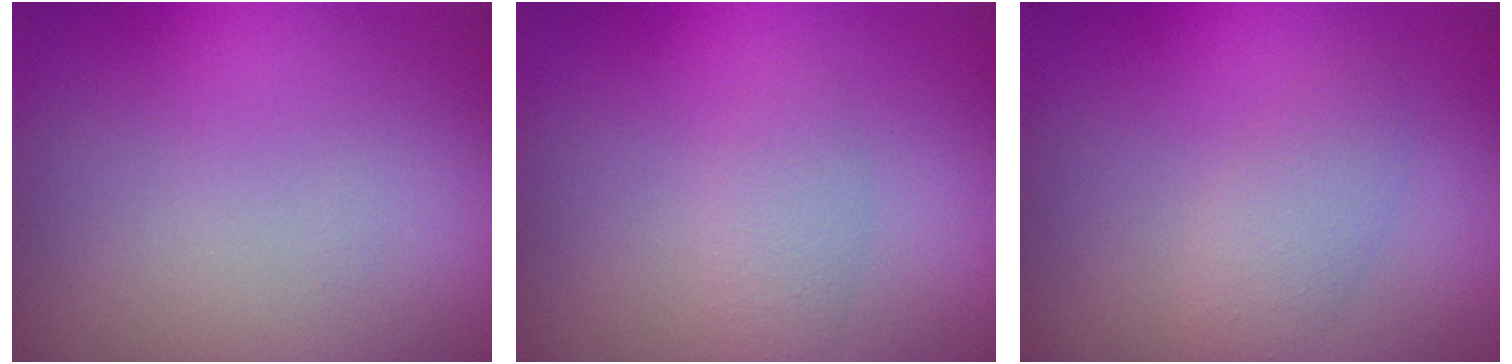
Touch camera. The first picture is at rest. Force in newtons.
{"total": 1.5, "press": 1.5, "slide": 0.0}
{"total": 2.1, "press": 2.1, "slide": 0.1}